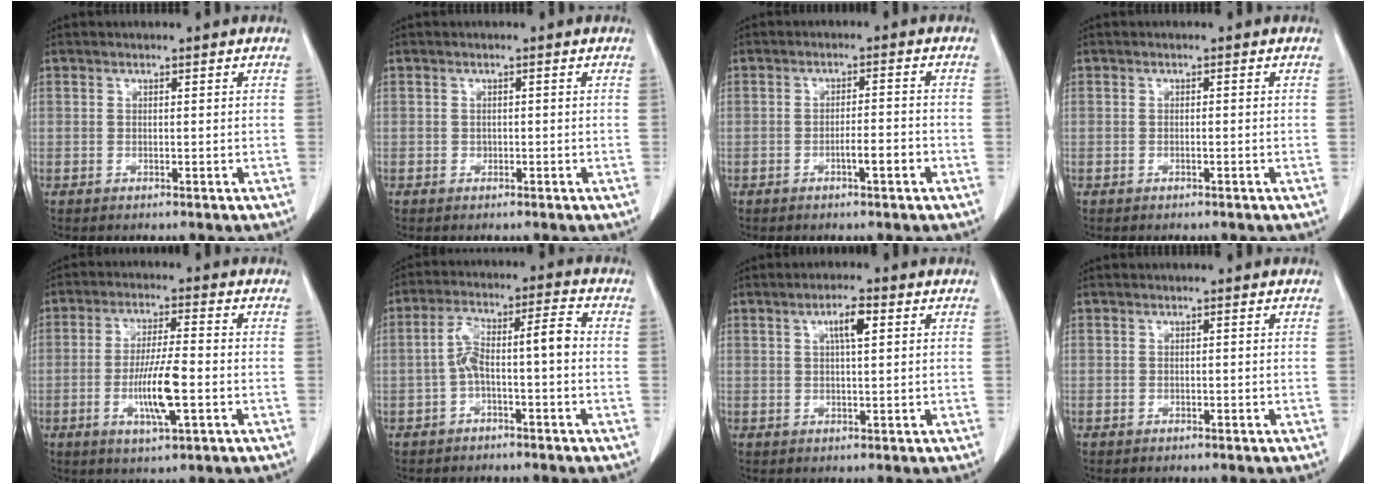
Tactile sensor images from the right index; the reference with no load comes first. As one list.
[{"total": 0.6, "force": [-0.2, 0.5, 0.2], "torque": [0.001, 0.002, -0.006]}, {"total": 3.6, "force": [-1.6, 0.4, 3.1], "torque": [-0.046, 0.002, -0.027]}, {"total": 0.5, "force": [-0.3, 0.0, 0.5], "torque": [-0.008, 0.000, -0.004]}, {"total": 8.6, "force": [-2.3, 0.9, 8.2], "torque": [-0.154, -0.007, -0.043]}, {"total": 7.4, "force": [-1.2, 1.4, 7.1], "torque": [-0.132, 0.039, -0.023]}, {"total": 3.9, "force": [1.3, 0.7, 3.5], "torque": [-0.063, 0.004, 0.022]}, {"total": 0.0}]